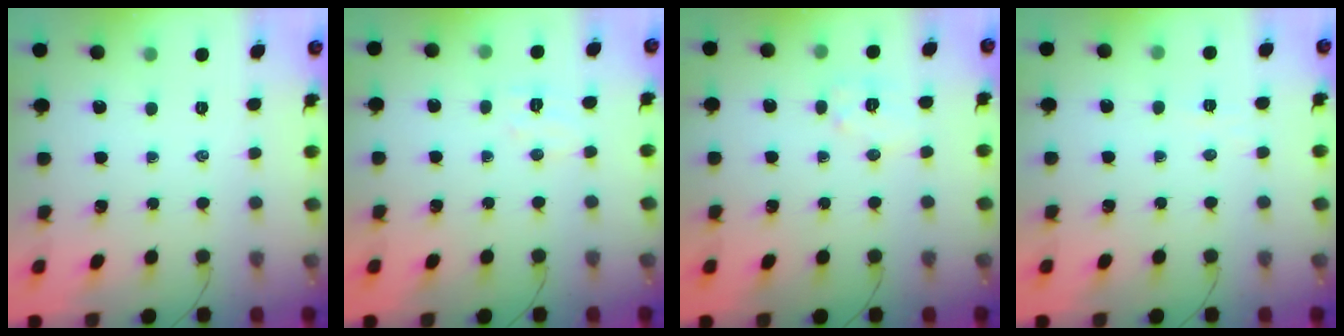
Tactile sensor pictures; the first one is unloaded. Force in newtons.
{"total": 5.4, "press": 5.3, "slide": 1.2}
{"total": 6.2, "press": 6.2, "slide": 0.9}
{"total": 3.2, "press": 3.0, "slide": 1.0}